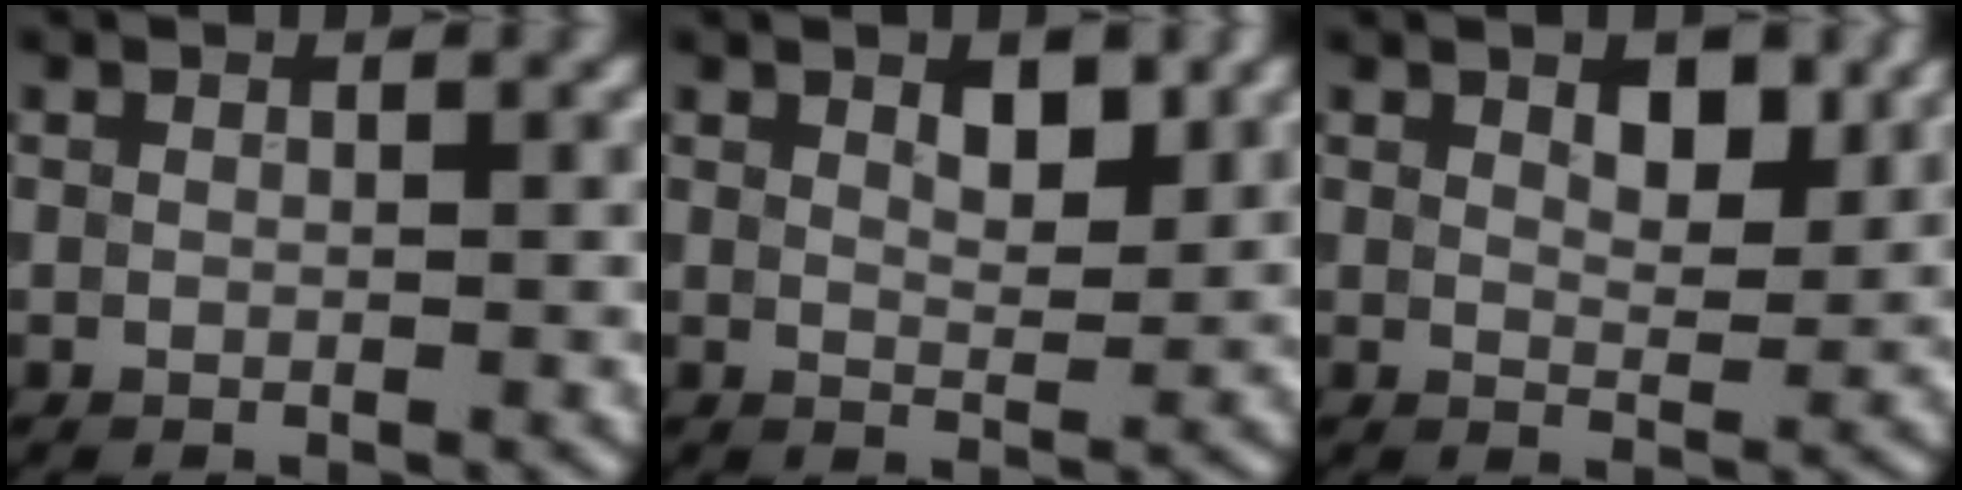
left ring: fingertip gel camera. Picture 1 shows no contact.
{"total": 2.5, "force": [1.3, 1.0, 1.9], "torque": [-0.025, 0.000, 0.023]}
{"total": 3.2, "force": [1.6, 1.5, 2.3], "torque": [-0.034, 0.000, 0.026]}